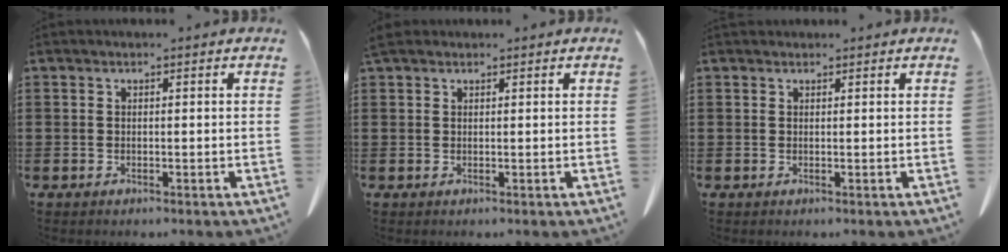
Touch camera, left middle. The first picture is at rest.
{"total": 1.2, "force": [1.0, 0.5, 0.5], "torque": [-0.013, 0.003, 0.020]}
{"total": 0.6, "force": [0.5, 0.2, 0.0], "torque": [0.005, -0.002, 0.009]}